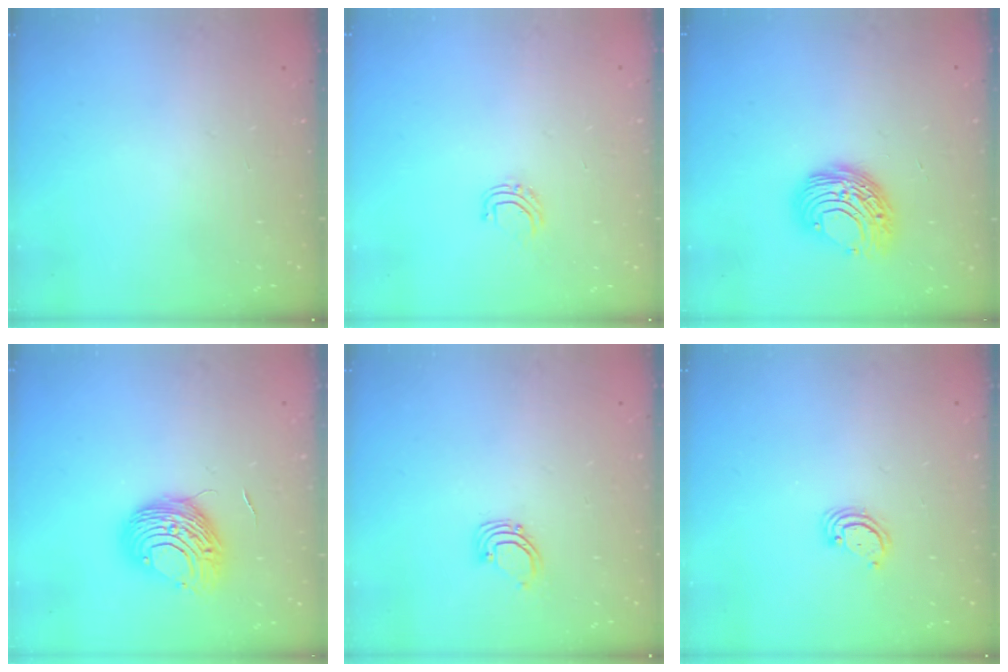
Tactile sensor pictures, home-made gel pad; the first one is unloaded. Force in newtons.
{"total": 4.2, "press": 4.2, "slide": 0.2}
{"total": 9.5, "press": 9.5, "slide": 0.5}
{"total": 10.4, "press": 10.4, "slide": 0.5}
{"total": 2.7, "press": 2.7, "slide": 0.2}
{"total": 3.0, "press": 3.0, "slide": 0.3}